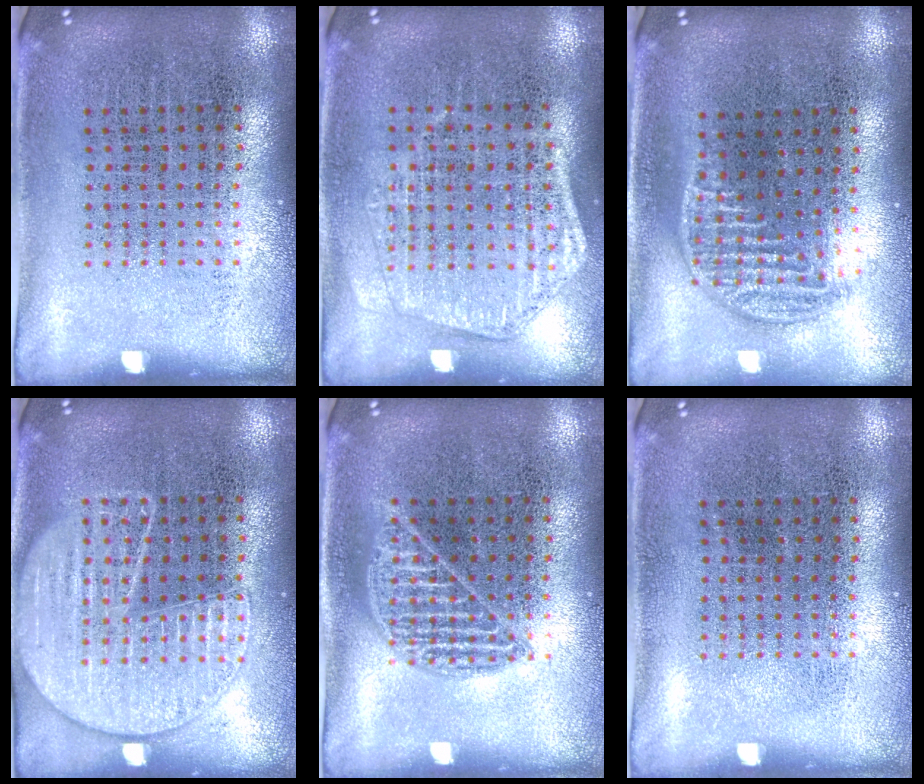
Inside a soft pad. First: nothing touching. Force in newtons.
{"total": 1.4, "press": 1.3, "slide": 0.5}
{"total": 1.3, "press": 1.1, "slide": 0.7}
{"total": 1.6, "press": 1.6, "slide": 0.1}
{"total": 0.9, "press": 0.9, "slide": 0.1}
{"total": 0.0}